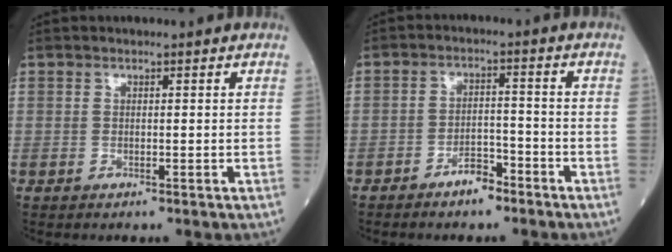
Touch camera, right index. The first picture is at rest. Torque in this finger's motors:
{"motor_torque": [0.37, -0.48, -0.04, -0.04]}